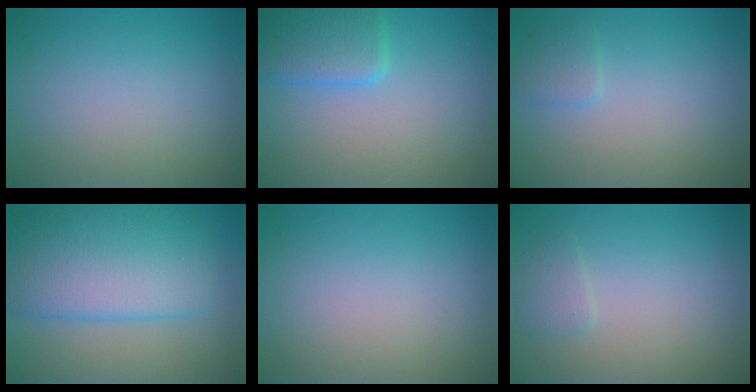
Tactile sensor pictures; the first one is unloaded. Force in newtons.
{"total": 4.1, "press": 4.1, "slide": 0.4}
{"total": 1.2, "press": 1.2, "slide": 0.1}
{"total": 7.8, "press": 7.8, "slide": 0.1}
{"total": 0.0}
{"total": 1.1, "press": 1.1, "slide": 0.2}